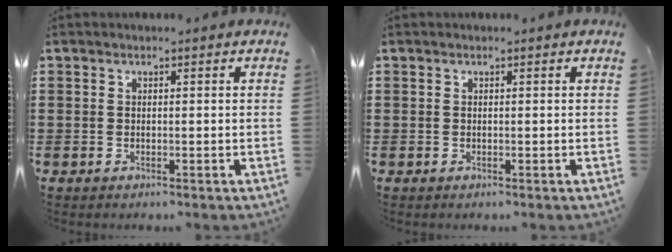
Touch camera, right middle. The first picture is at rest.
{"total": 0.0}